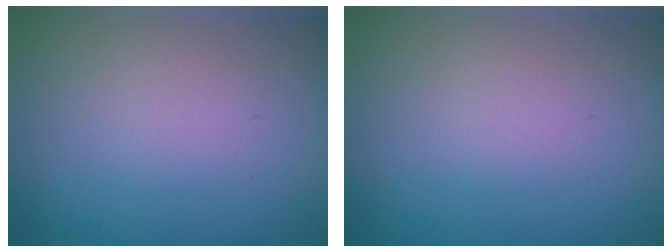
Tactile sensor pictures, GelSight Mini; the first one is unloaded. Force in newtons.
{"total": 0.0}